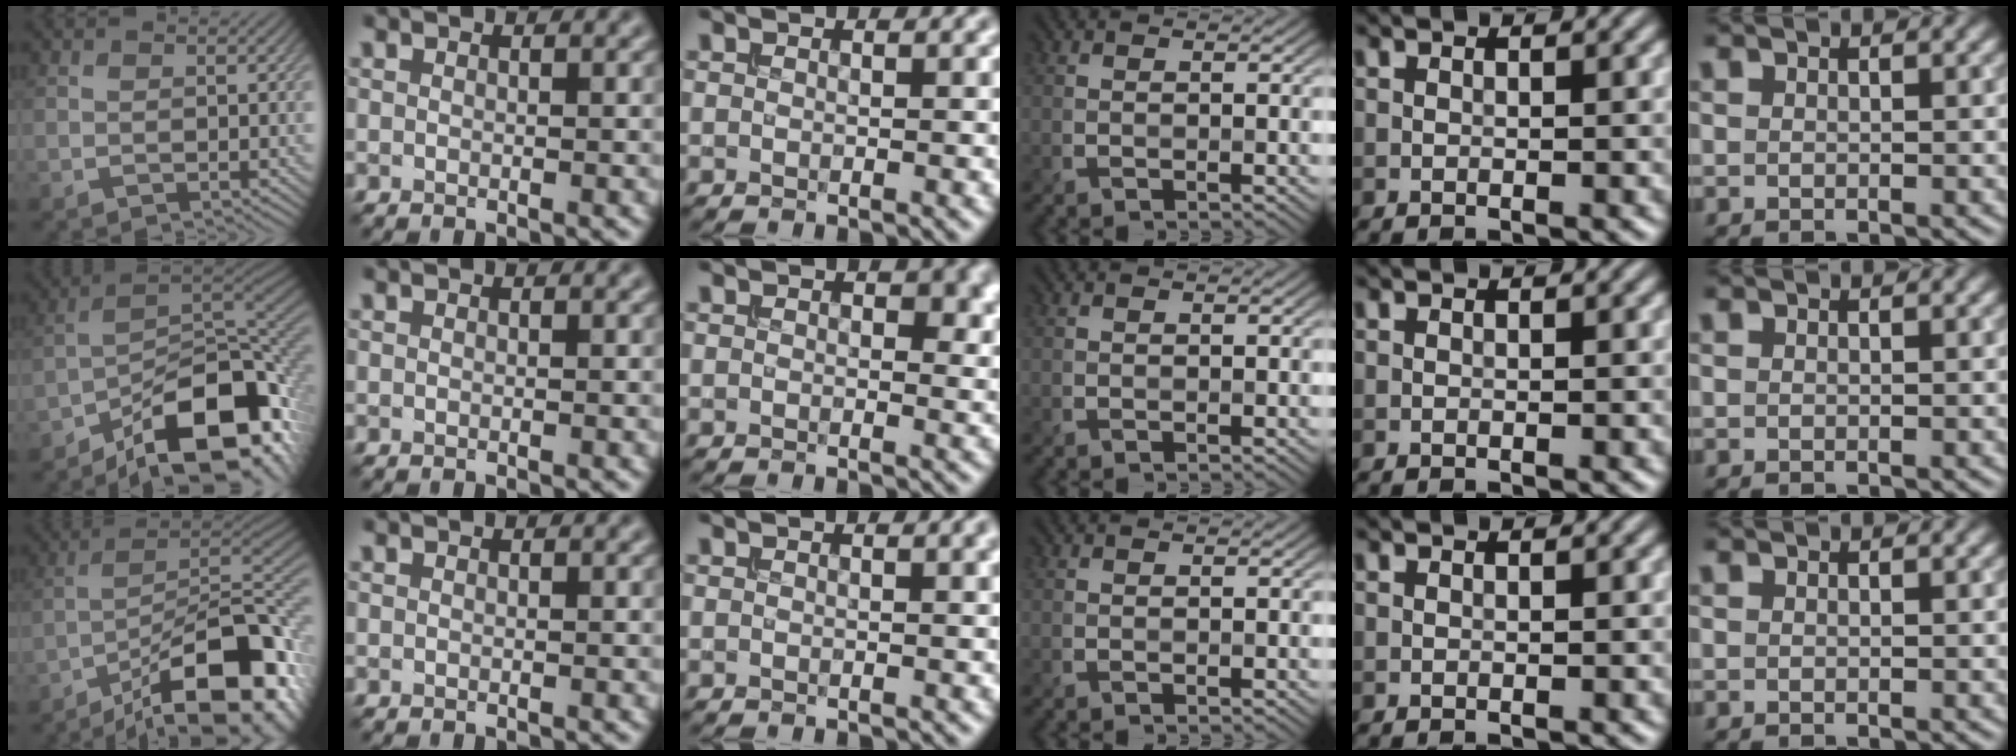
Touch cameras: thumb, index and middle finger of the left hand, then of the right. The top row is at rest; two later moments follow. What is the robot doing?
{"motion": "extract", "object": "bucket"}